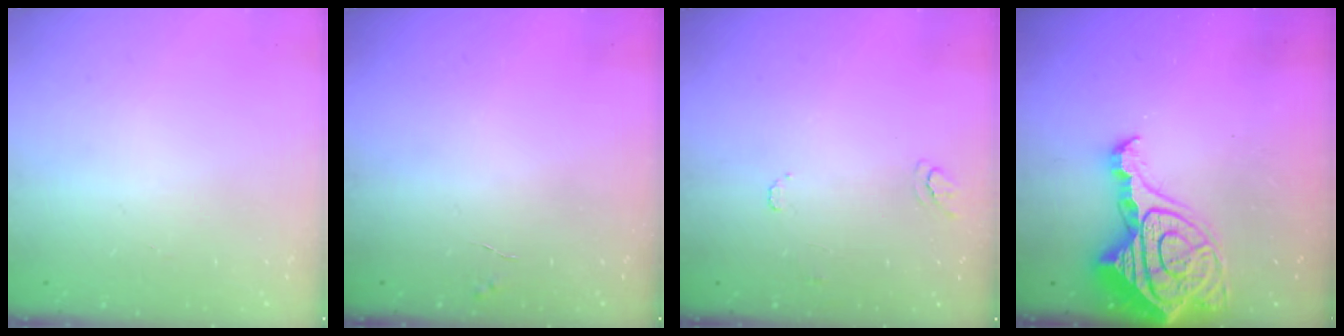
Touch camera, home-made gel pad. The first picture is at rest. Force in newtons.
{"total": 3.0, "press": 3.0, "slide": 0.3}
{"total": 5.9, "press": 5.9, "slide": 0.6}
{"total": 20.3, "press": 20.2, "slide": 1.9}